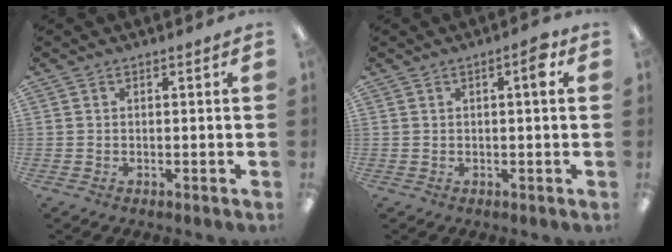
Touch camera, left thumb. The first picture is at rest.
{"total": 3.4, "force": [1.3, 0.8, 3.0], "torque": [-0.038, -0.003, 0.014]}